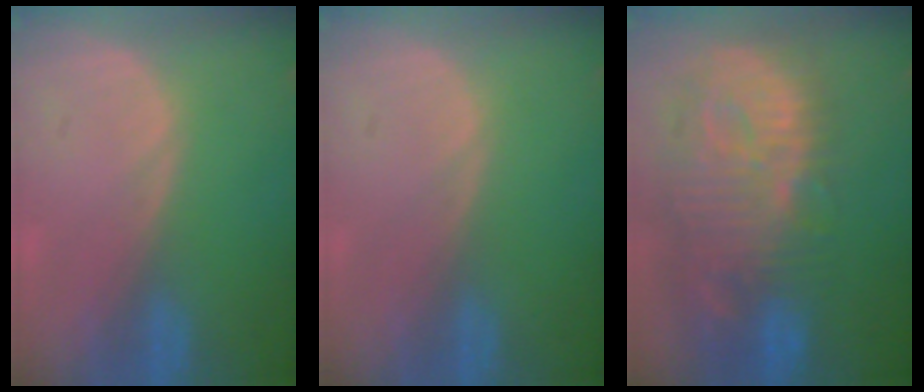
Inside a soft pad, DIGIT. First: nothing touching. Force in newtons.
{"total": 0.0}
{"total": 13.6, "press": 11.8, "slide": 6.7}